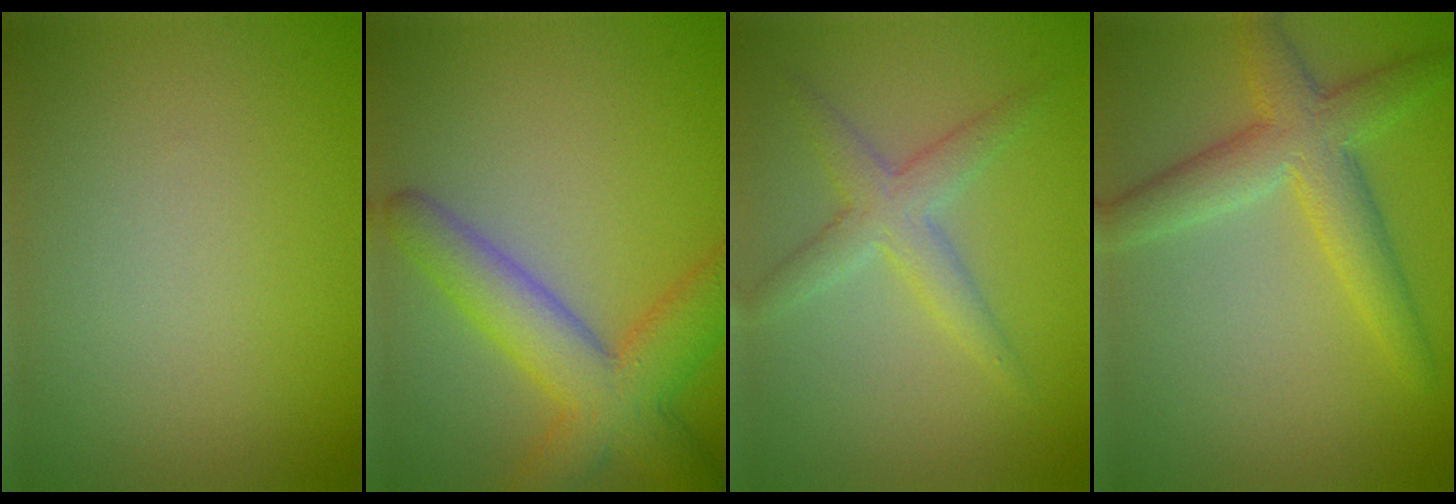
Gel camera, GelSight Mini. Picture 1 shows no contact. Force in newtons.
{"total": 6.6, "press": 6.5, "slide": 0.3}
{"total": 3.0, "press": 3.0, "slide": 0.1}
{"total": 4.8, "press": 4.8, "slide": 0.2}